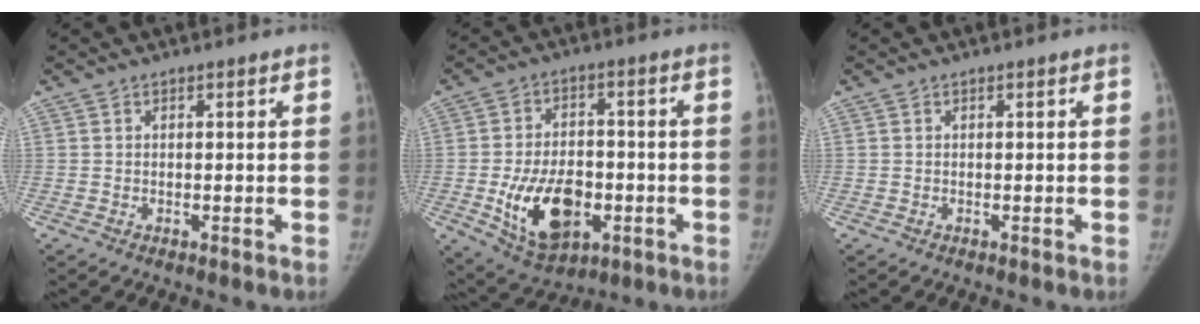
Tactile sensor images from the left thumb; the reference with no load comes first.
{"total": 14.7, "force": [-3.9, 9.2, 10.8], "torque": [-0.156, 0.011, -0.051]}
{"total": 0.0}